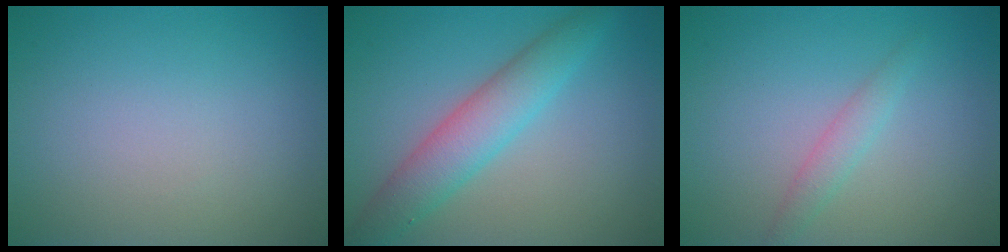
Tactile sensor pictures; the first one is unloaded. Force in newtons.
{"total": 4.7, "press": 4.7, "slide": 0.0}
{"total": 1.5, "press": 1.5, "slide": 0.1}